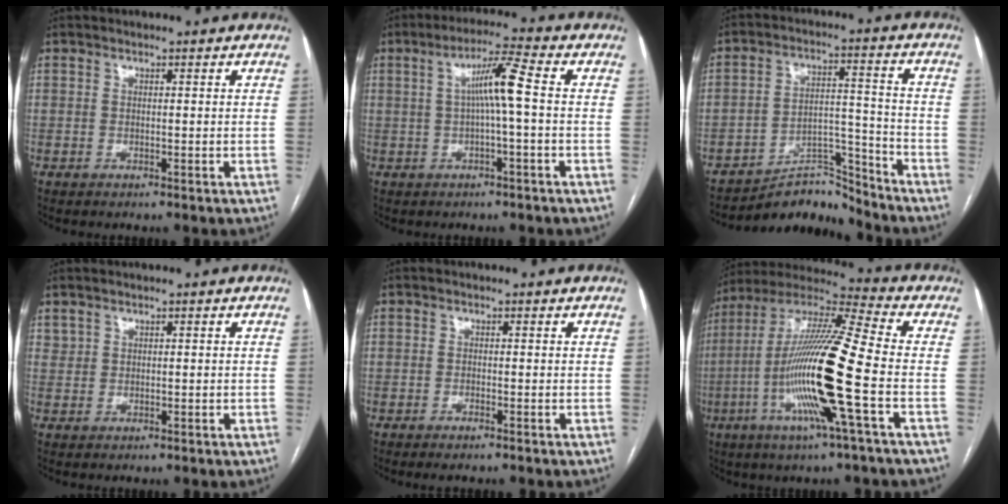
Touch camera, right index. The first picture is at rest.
{"total": 6.4, "force": [0.2, -0.5, 6.3], "torque": [-0.110, 0.016, 0.005]}
{"total": 8.2, "force": [-8.0, 1.7, -0.2], "torque": [0.017, 0.050, -0.137]}
{"total": 1.1, "force": [0.8, 0.7, 0.4], "torque": [-0.007, 0.006, 0.019]}
{"total": 1.2, "force": [-0.9, 0.0, 0.8], "torque": [-0.016, -0.003, -0.014]}
{"total": 19.1, "force": [-5.0, -0.2, 18.4], "torque": [-0.371, -0.013, -0.107]}